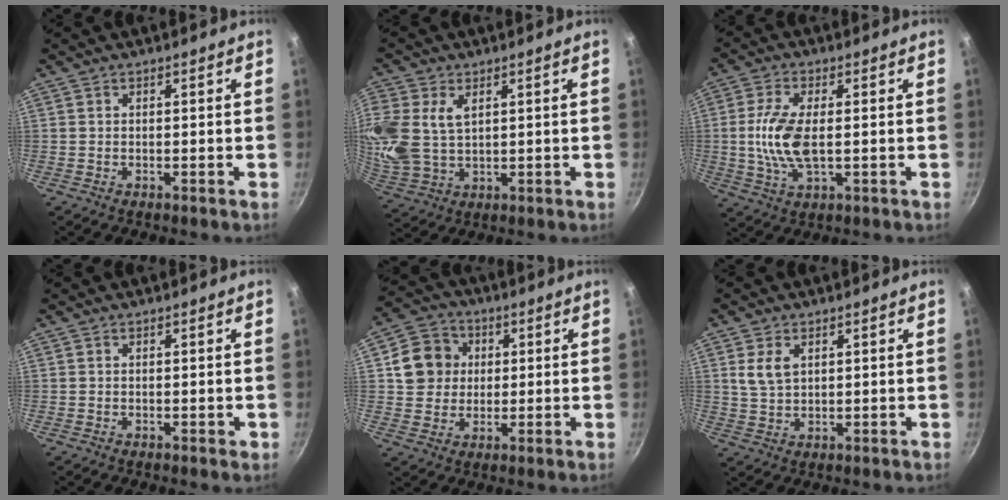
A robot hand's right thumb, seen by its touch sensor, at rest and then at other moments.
{"total": 12.7, "force": [4.0, 8.8, 8.2], "torque": [-0.199, 0.003, 0.092]}
{"total": 9.6, "force": [0.0, 4.4, 8.5], "torque": [-0.180, 0.000, -0.002]}
{"total": 0.6, "force": [-0.1, 0.4, 0.4], "torque": [-0.001, 0.001, 0.000]}
{"total": 9.6, "force": [2.0, 8.6, 3.7], "torque": [-0.034, 0.014, 0.028]}
{"total": 4.8, "force": [1.8, 3.0, 3.3], "torque": [-0.060, -0.005, 0.037]}